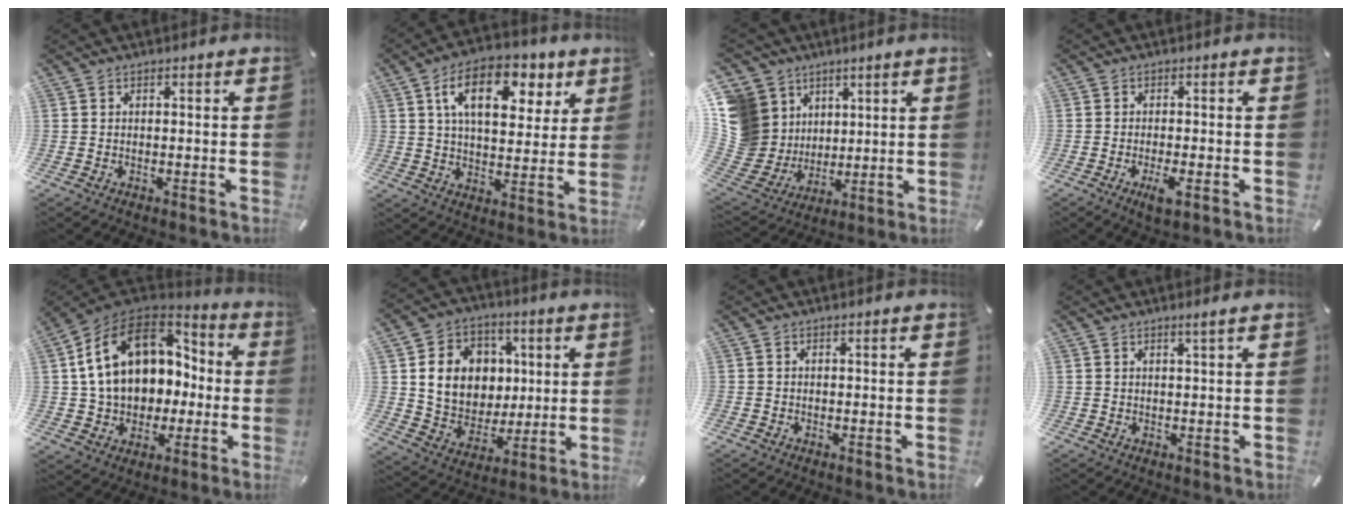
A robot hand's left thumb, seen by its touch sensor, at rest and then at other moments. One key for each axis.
{"total": 14.9, "fx": 7.1, "fy": 8.6, "fz": 9.8, "tx": -0.143, "ty": -0.019, "tz": 0.119}
{"total": 15.3, "fx": 3.9, "fy": 13.9, "fz": 4.9, "tx": -0.118, "ty": -0.024, "tz": 0.085}
{"total": 4.3, "fx": -1.6, "fy": 1.3, "fz": 3.8, "tx": -0.065, "ty": -0.002, "tz": -0.025}
{"total": 18.5, "fx": 3.0, "fy": 14.4, "fz": 11.2, "tx": -0.215, "ty": 0.003, "tz": 0.056}
{"total": 13.8, "fx": 3.0, "fy": 12.4, "fz": 5.2, "tx": -0.083, "ty": -0.005, "tz": 0.069}
{"total": 0.0}
{"total": 1.5, "fx": 1.1, "fy": -0.1, "fz": 1.1, "tx": -0.022, "ty": -0.001, "tz": 0.019}